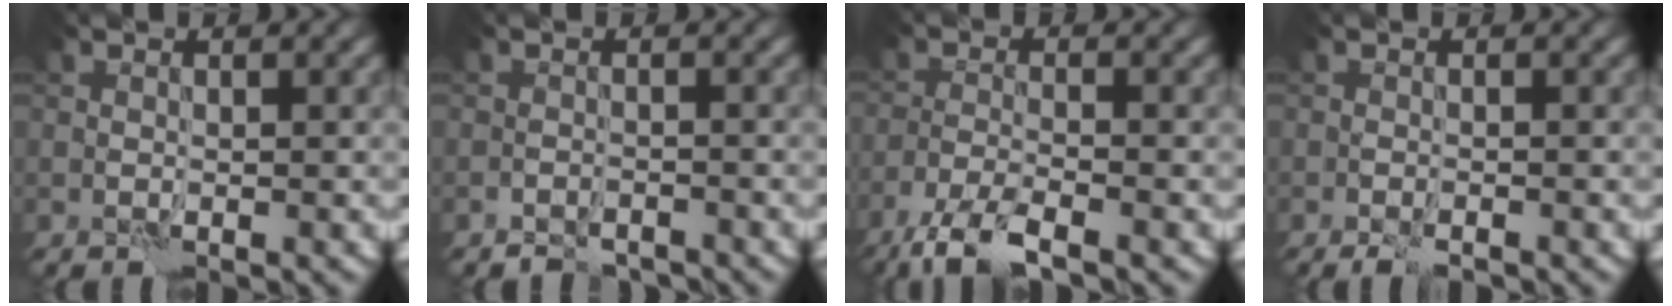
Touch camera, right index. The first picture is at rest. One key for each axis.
{"total": 1.9, "fx": -1.8, "fy": 0.6, "fz": 0.2, "tx": 0.002, "ty": 0.002, "tz": -0.031}
{"total": 4.7, "fx": -3.5, "fy": 1.0, "fz": 2.9, "tx": -0.058, "ty": -0.009, "tz": -0.074}
{"total": 1.6, "fx": -1.2, "fy": 0.4, "fz": 0.9, "tx": -0.021, "ty": -0.002, "tz": -0.023}